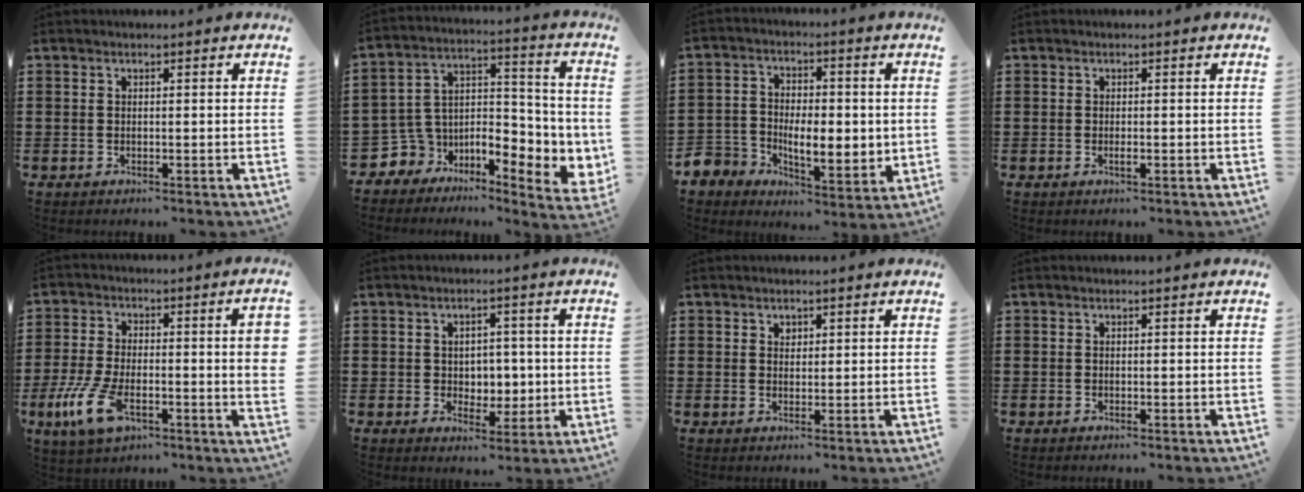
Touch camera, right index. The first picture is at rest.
{"total": 5.5, "force": [-1.6, 5.1, 1.3], "torque": [-0.050, -0.026, -0.023]}
{"total": 7.2, "force": [-0.5, 5.9, 4.1], "torque": [-0.095, -0.006, -0.009]}
{"total": 0.7, "force": [-0.3, 0.2, 0.6], "torque": [-0.013, -0.006, -0.004]}
{"total": 11.6, "force": [-2.9, 4.1, 10.5], "torque": [-0.215, -0.007, -0.052]}
{"total": 3.6, "force": [0.5, 3.3, 1.3], "torque": [-0.016, 0.000, 0.001]}
{"total": 1.2, "force": [0.8, 0.9, 0.4], "torque": [-0.010, 0.002, 0.015]}
{"total": 0.0}